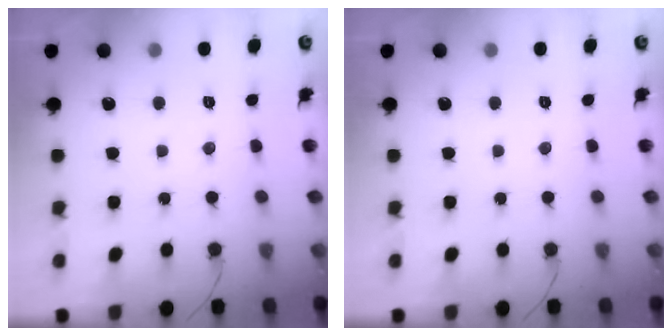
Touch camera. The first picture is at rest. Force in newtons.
{"total": 0.0}